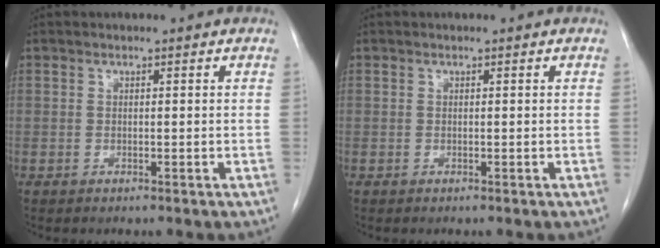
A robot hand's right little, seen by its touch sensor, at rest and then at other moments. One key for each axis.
{"total": 0.0}